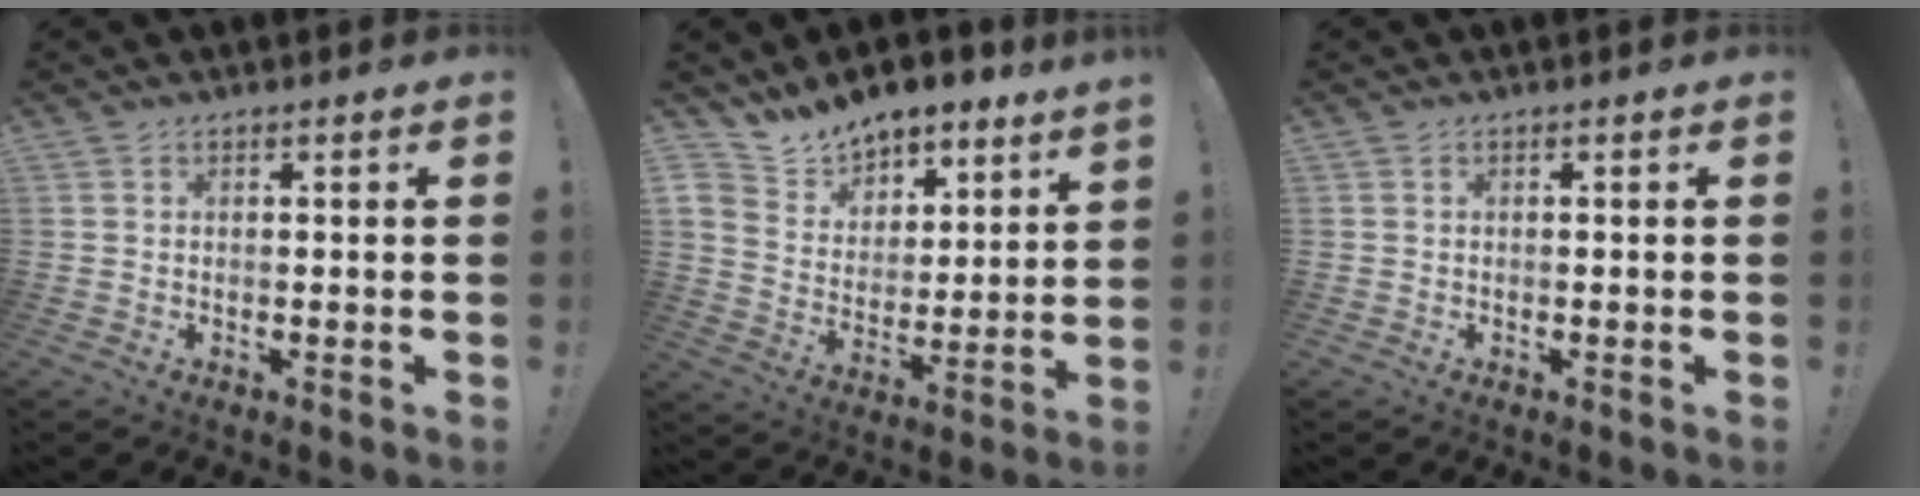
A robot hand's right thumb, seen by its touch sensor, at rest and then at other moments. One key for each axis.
{"total": 9.8, "fx": 9.3, "fy": 3.1, "fz": 0.5, "tx": -0.034, "ty": -0.083, "tz": 0.175}
{"total": 0.0}